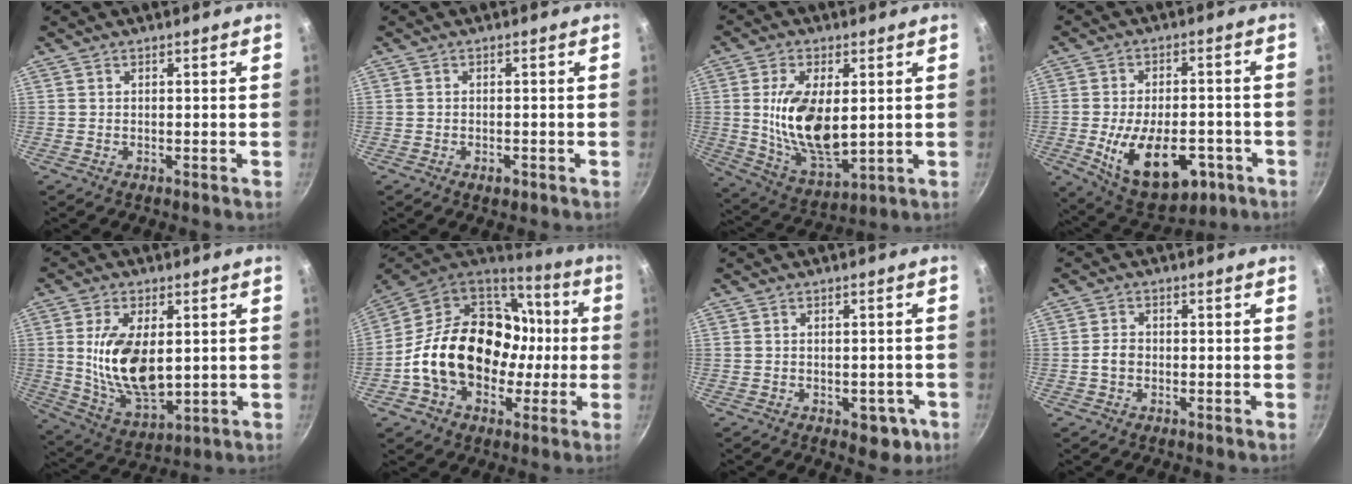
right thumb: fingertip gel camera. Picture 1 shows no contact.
{"total": 1.8, "force": [-0.9, 1.0, 1.1], "torque": [-0.015, 0.006, -0.015]}
{"total": 15.4, "force": [1.6, 7.9, 13.1], "torque": [-0.231, -0.017, 0.042]}
{"total": 17.7, "force": [-5.6, 10.0, 13.5], "torque": [-0.192, 0.010, -0.071]}
{"total": 15.2, "force": [1.7, 8.2, 12.7], "torque": [-0.220, -0.020, 0.045]}
{"total": 26.0, "force": [-1.6, 19.6, 17.1], "torque": [-0.276, 0.056, -0.014]}
{"total": 5.3, "force": [-2.0, 3.3, 3.6], "torque": [-0.020, 0.015, -0.014]}
{"total": 2.7, "force": [-0.5, 2.1, 1.6], "torque": [-0.024, 0.012, -0.012]}